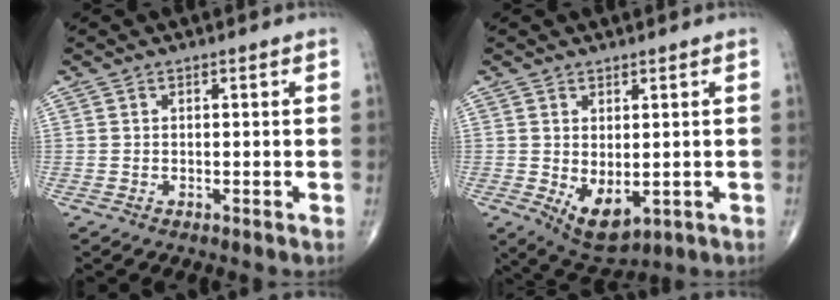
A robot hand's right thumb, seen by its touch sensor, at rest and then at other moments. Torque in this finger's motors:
{"motor_torque": [-0.05, 0.53, 0.58, 0.34, 0.04]}